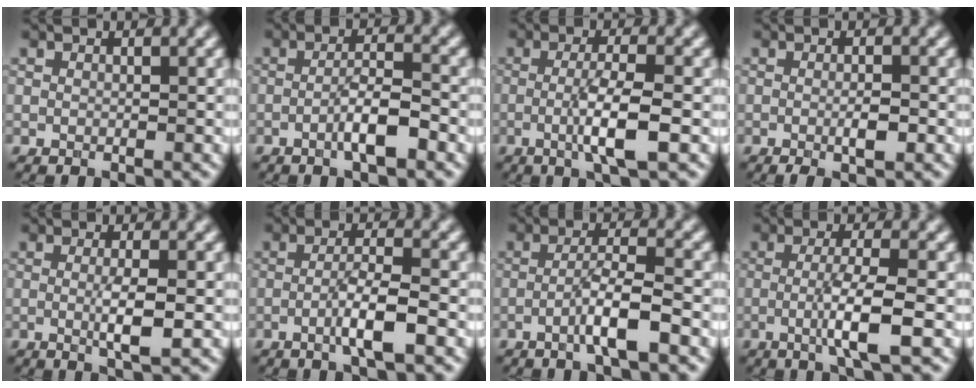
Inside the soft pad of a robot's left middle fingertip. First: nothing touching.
{"total": 3.4, "force": [-1.4, 0.6, 3.1], "torque": [-0.054, 0.009, -0.029]}
{"total": 4.4, "force": [-0.9, 0.7, 4.3], "torque": [-0.077, 0.000, -0.022]}
{"total": 2.2, "force": [-0.6, 0.4, 2.1], "torque": [-0.034, 0.000, -0.010]}
{"total": 3.0, "force": [-0.2, 0.4, 2.9], "torque": [-0.054, -0.007, -0.004]}
{"total": 3.6, "force": [-1.2, 0.4, 3.4], "torque": [-0.061, 0.008, -0.028]}
{"total": 4.0, "force": [-1.6, 0.4, 3.6], "torque": [-0.065, 0.013, -0.037]}
{"total": 4.4, "force": [-1.0, 0.6, 4.3], "torque": [-0.074, 0.001, -0.024]}